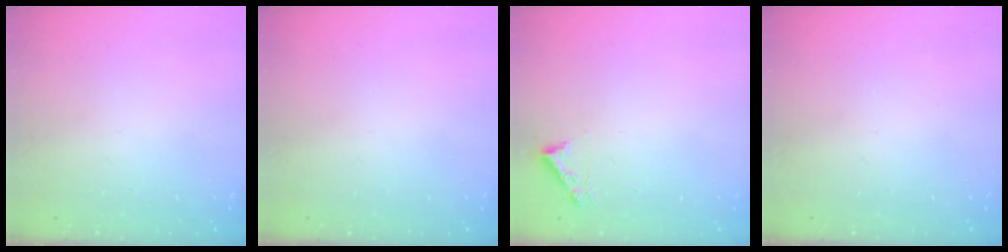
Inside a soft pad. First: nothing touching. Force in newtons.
{"total": 0.0}
{"total": 2.7, "press": 2.7, "slide": 0.3}
{"total": 0.0}